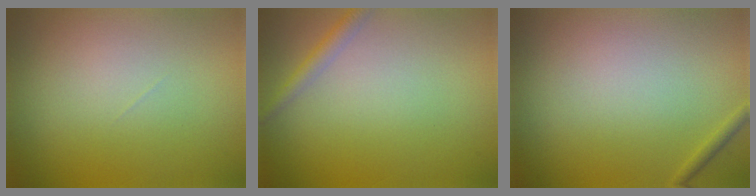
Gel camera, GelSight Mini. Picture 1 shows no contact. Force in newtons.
{"total": 1.5, "press": 1.5, "slide": 0.0}
{"total": 0.7, "press": 0.7, "slide": 0.0}